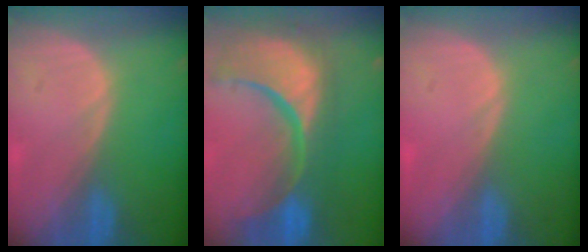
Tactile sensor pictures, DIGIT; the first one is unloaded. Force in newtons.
{"total": 15.4, "press": 12.1, "slide": 9.6}
{"total": 0.5, "press": 0.0, "slide": 0.5}